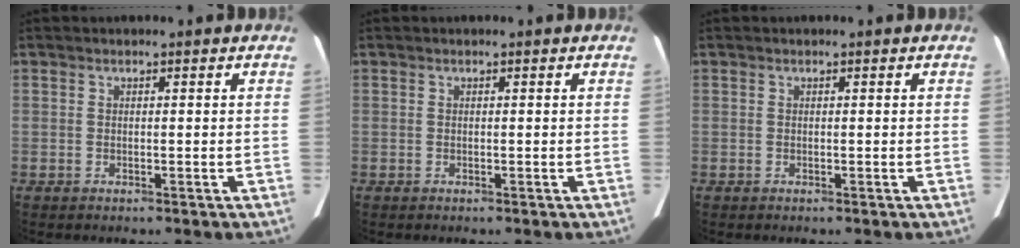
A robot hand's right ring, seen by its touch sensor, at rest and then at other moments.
{"total": 0.0}
{"total": 0.0}